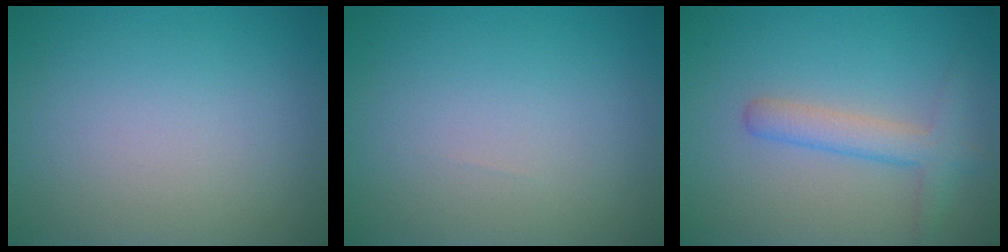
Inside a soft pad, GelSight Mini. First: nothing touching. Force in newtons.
{"total": 0.0}
{"total": 2.9, "press": 2.9, "slide": 0.2}